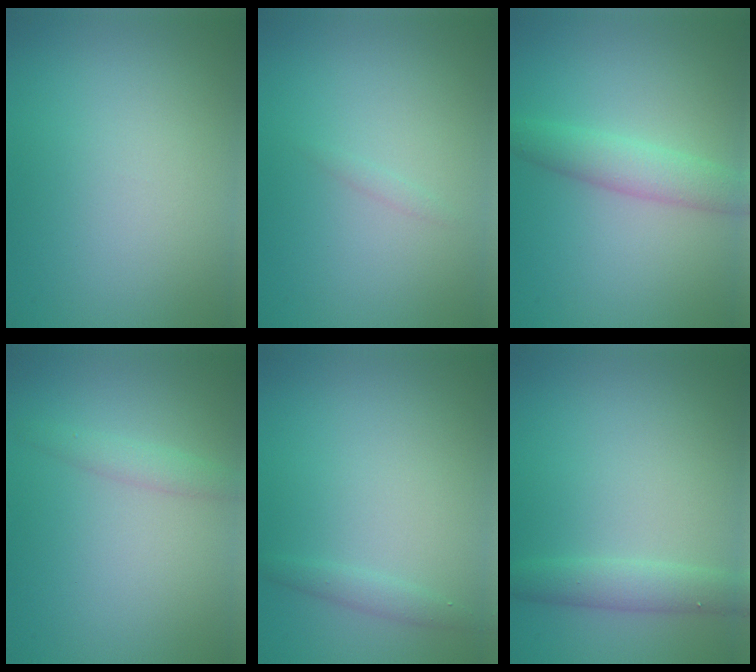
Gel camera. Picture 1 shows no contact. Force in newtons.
{"total": 0.5, "press": 0.5, "slide": 0.0}
{"total": 3.1, "press": 3.1, "slide": 0.1}
{"total": 1.5, "press": 1.5, "slide": 0.0}
{"total": 1.1, "press": 1.1, "slide": 0.0}
{"total": 2.4, "press": 2.4, "slide": 0.1}